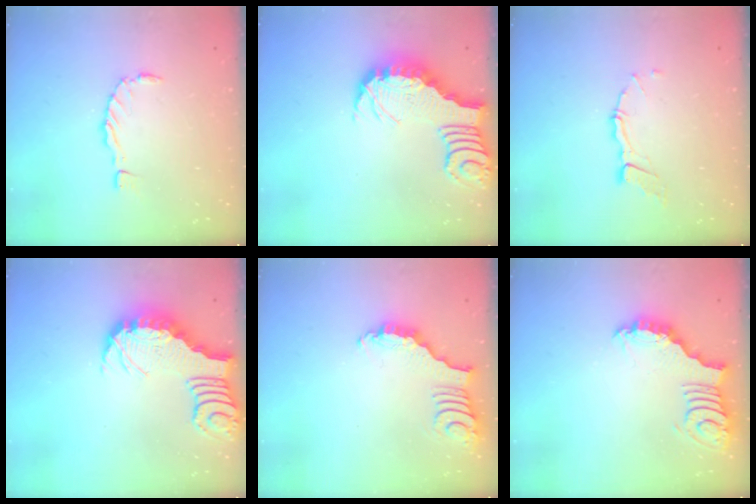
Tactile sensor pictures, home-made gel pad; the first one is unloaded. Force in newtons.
{"total": 3.3, "press": 3.2, "slide": 0.5}
{"total": 5.8, "press": 5.8, "slide": 0.1}
{"total": 3.3, "press": 3.2, "slide": 0.5}
{"total": 2.7, "press": 2.7, "slide": 0.4}
{"total": 3.1, "press": 3.0, "slide": 0.3}